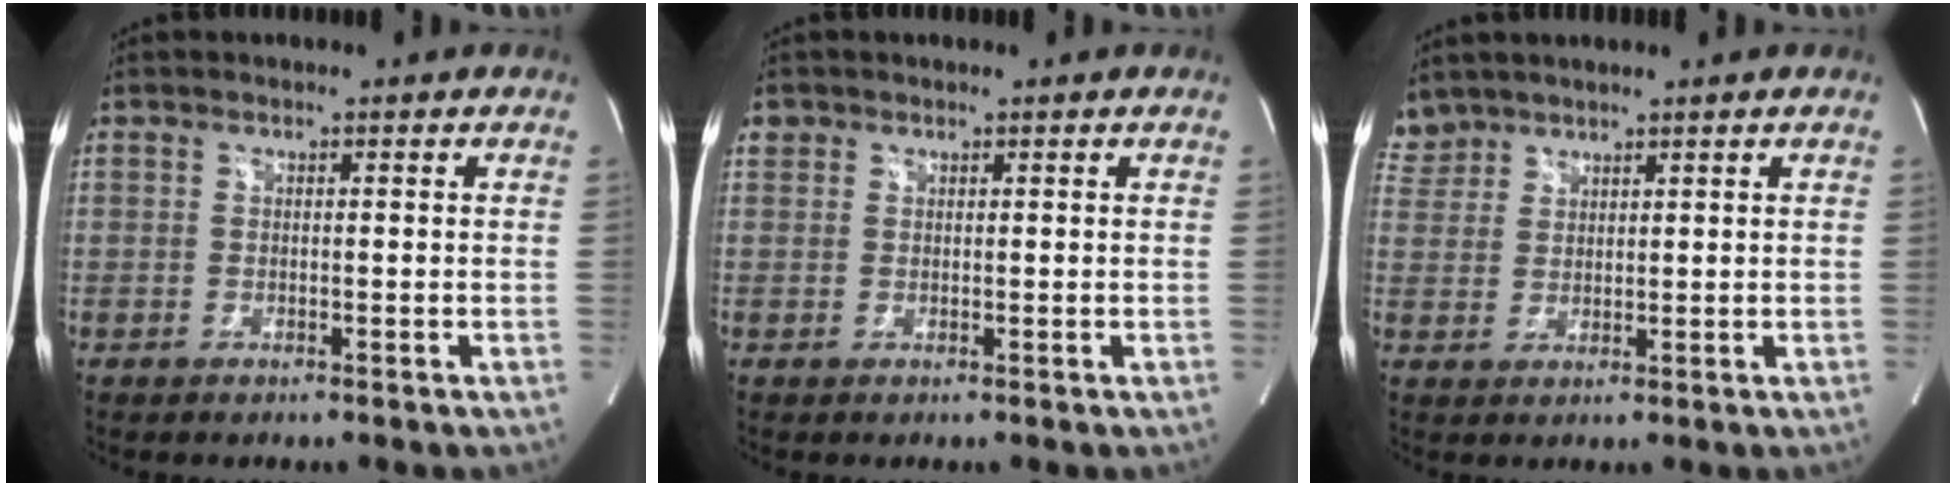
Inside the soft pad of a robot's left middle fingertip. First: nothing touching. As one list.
[{"total": 1.1, "force": [0.7, 0.9, 0.1], "torque": [0.008, 0.007, 0.009]}, {"total": 3.7, "force": [3.4, 1.5, -0.3], "torque": [0.006, 0.013, 0.074]}]